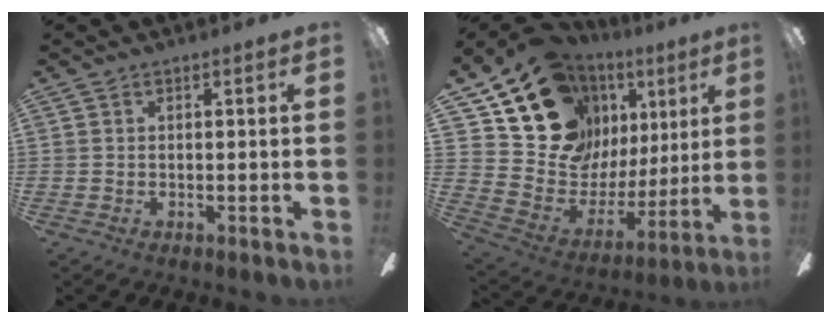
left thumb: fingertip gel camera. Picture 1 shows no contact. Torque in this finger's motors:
{"motor_torque": [1.95, 3.05, 0.18, -0.23, 0.16]}